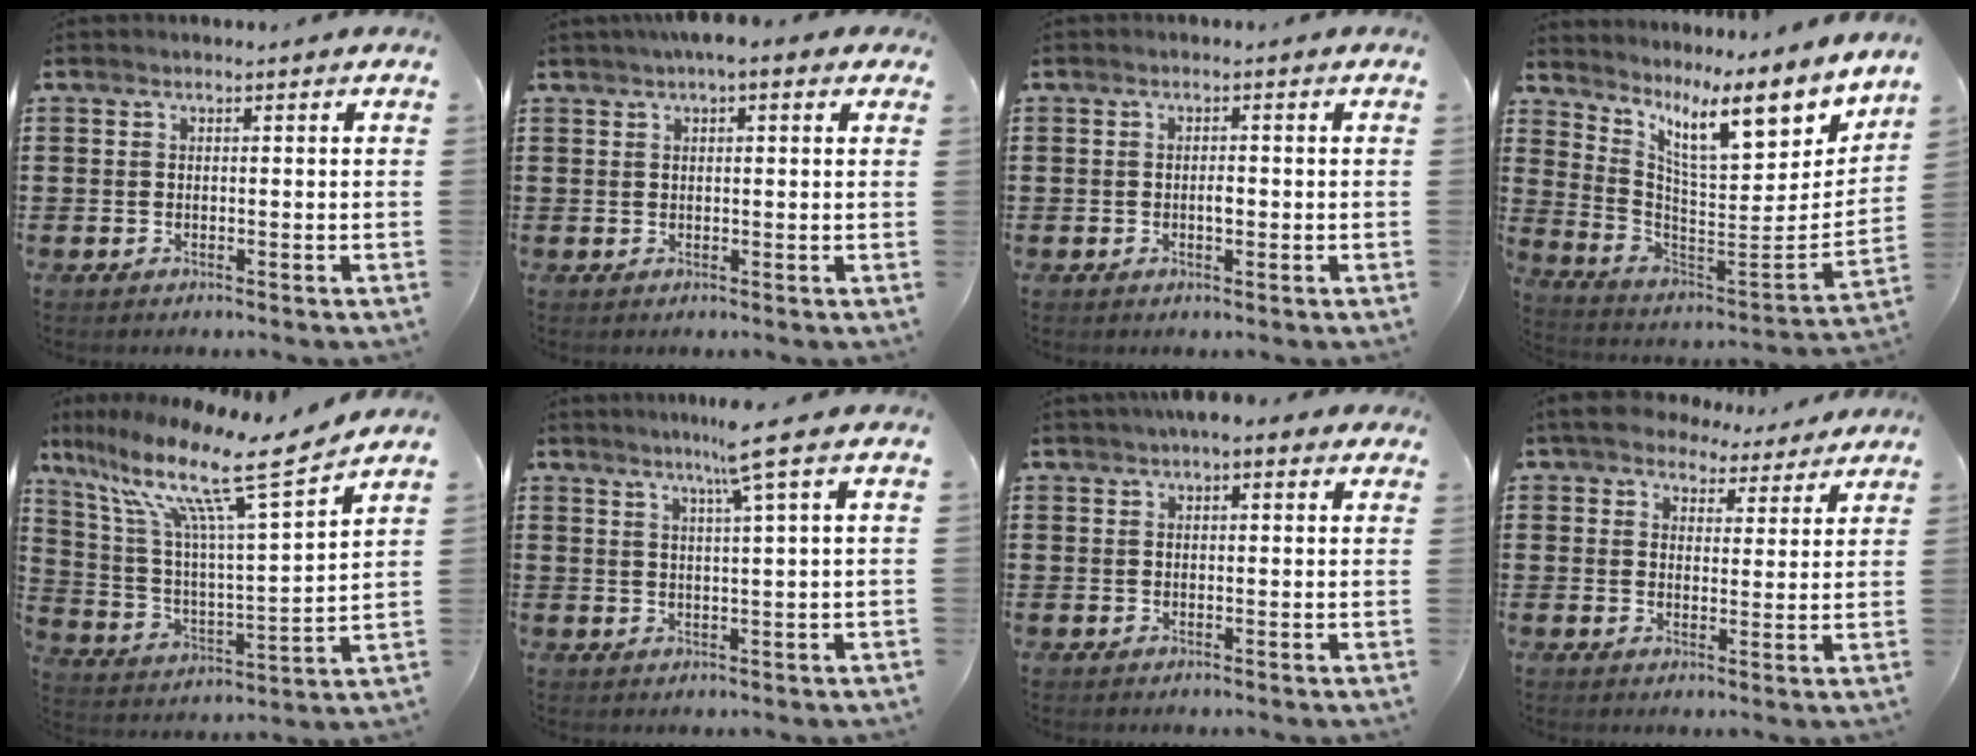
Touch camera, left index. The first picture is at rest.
{"total": 2.6, "force": [1.5, 0.9, 1.9], "torque": [-0.041, 0.007, 0.027]}
{"total": 1.6, "force": [-0.2, 0.5, 1.5], "torque": [-0.028, 0.001, -0.004]}
{"total": 11.6, "force": [6.9, 2.8, 9.0], "torque": [-0.164, -0.049, 0.108]}
{"total": 14.8, "force": [10.1, 1.5, 10.6], "torque": [-0.228, -0.058, 0.158]}
{"total": 5.8, "force": [3.4, -0.9, 4.6], "torque": [-0.095, 0.001, 0.055]}
{"total": 2.3, "force": [1.6, 0.9, 1.4], "torque": [-0.032, 0.009, 0.028]}
{"total": 5.8, "force": [5.2, 1.9, 1.5], "torque": [-0.052, -0.013, 0.096]}